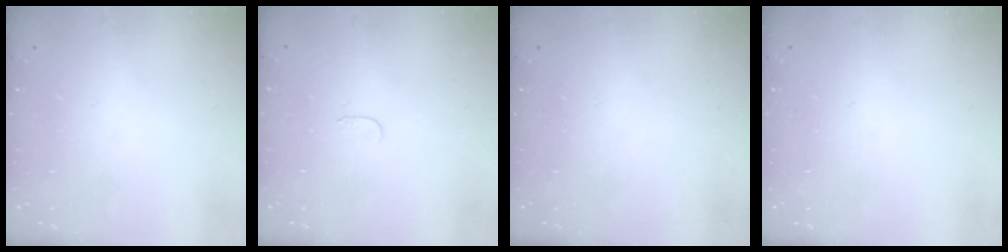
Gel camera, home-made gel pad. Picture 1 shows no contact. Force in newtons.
{"total": 3.0, "press": 3.0, "slide": 0.3}
{"total": 0.0}
{"total": 0.0}